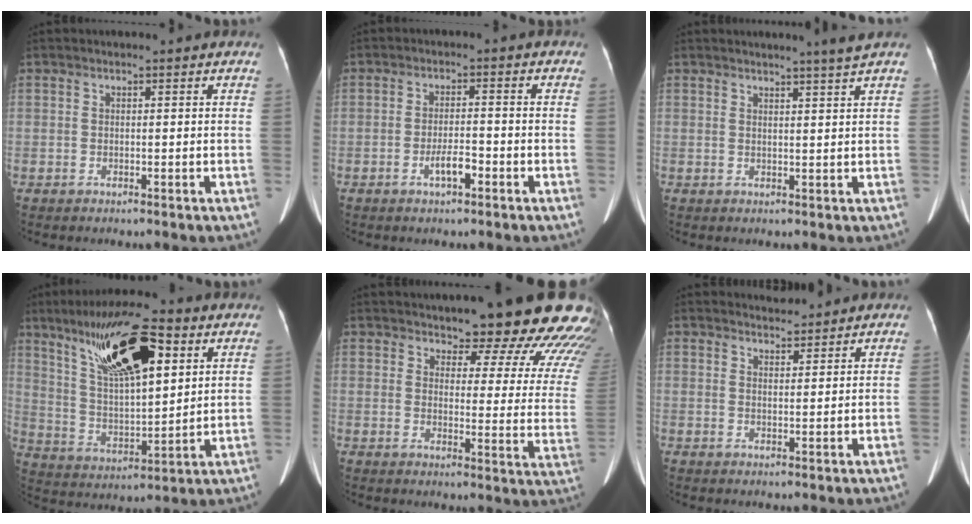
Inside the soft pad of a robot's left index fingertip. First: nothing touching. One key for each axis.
{"total": 3.4, "fx": -1.8, "fy": 0.9, "fz": 2.7, "tx": -0.051, "ty": 0.002, "tz": -0.032}
{"total": 2.9, "fx": 2.4, "fy": -1.2, "fz": 1.2, "tx": -0.019, "ty": -0.012, "tz": 0.033}
{"total": 17.2, "fx": 9.0, "fy": 4.2, "fz": 14.0, "tx": -0.255, "ty": 0.022, "tz": 0.165}
{"total": 20.0, "fx": 17.9, "fy": 3.7, "fz": 8.1, "tx": -0.073, "ty": -0.082, "tz": 0.188}
{"total": 2.6, "fx": 2.5, "fy": 0.3, "fz": 0.0, "tx": -0.005, "ty": 0.002, "tz": 0.044}